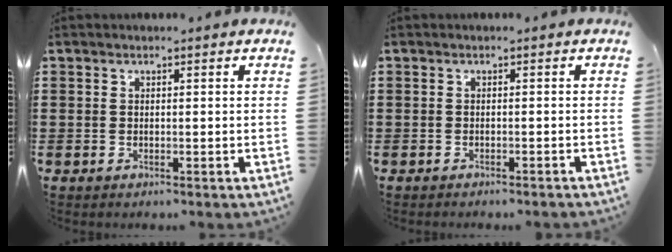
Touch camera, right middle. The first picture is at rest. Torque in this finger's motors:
{"motor_torque": [1.32, 0.01, 0.23, 0.08]}